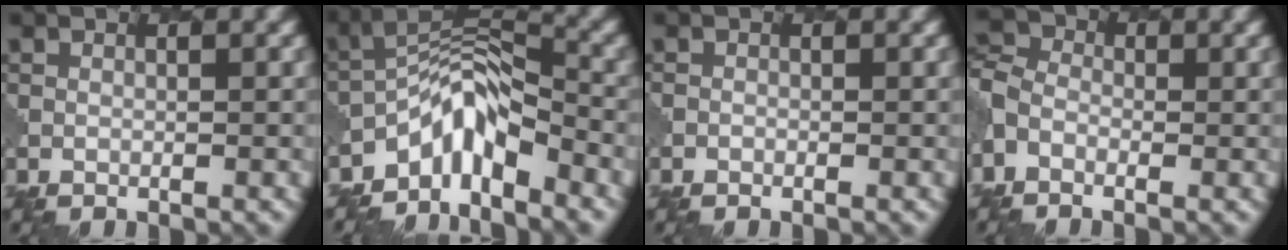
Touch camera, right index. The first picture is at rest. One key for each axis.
{"total": 5.6, "fx": -3.9, "fy": 2.1, "fz": 3.4, "tx": -0.047, "ty": 0.006, "tz": -0.081}
{"total": 0.0}
{"total": 3.2, "fx": -1.3, "fy": 2.4, "fz": 1.6, "tx": -0.034, "ty": 0.001, "tz": -0.033}